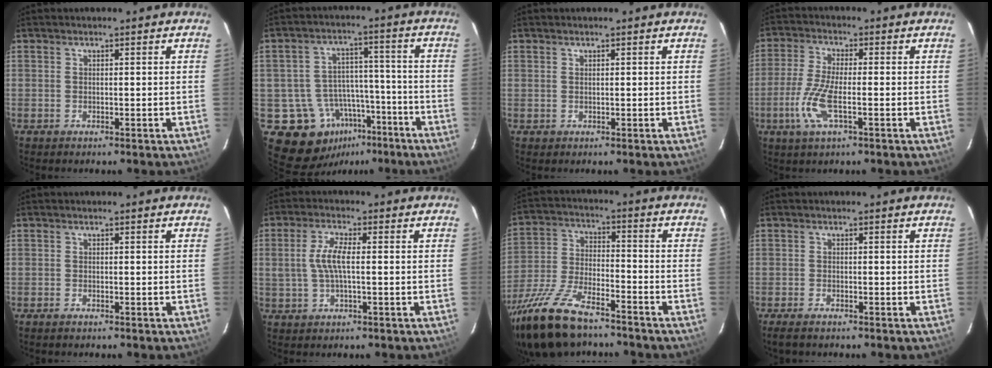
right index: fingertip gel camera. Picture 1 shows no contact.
{"total": 13.5, "force": [-7.7, 10.4, 3.8], "torque": [-0.084, 0.044, -0.093]}
{"total": 0.8, "force": [0.3, 0.7, 0.0], "torque": [0.004, 0.004, 0.003]}
{"total": 8.4, "force": [-2.7, 2.1, 7.7], "torque": [-0.168, -0.007, -0.055]}
{"total": 0.7, "force": [-0.6, 0.3, 0.3], "torque": [-0.007, -0.002, -0.014]}
{"total": 5.8, "force": [0.1, 1.8, 5.5], "torque": [-0.108, 0.004, 0.006]}
{"total": 19.3, "force": [-14.6, 6.5, 10.8], "torque": [-0.236, -0.035, -0.266]}
{"total": 3.3, "force": [-2.6, 1.0, 1.7], "torque": [-0.044, -0.011, -0.049]}